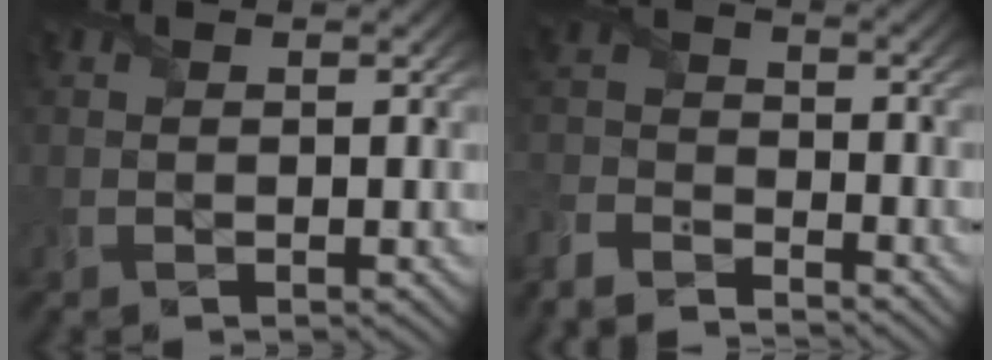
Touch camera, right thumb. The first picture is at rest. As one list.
[{"total": 6.6, "force": [-6.3, 1.5, 1.5], "torque": [-0.045, -0.010, -0.143]}]